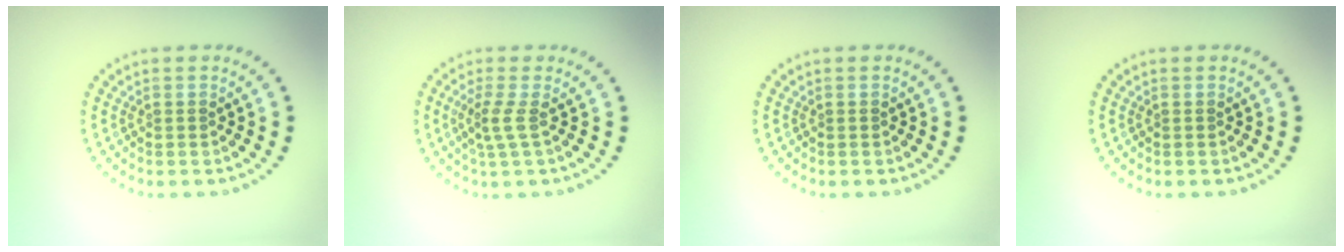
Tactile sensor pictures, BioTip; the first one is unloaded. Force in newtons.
{"total": 1.8, "press": 1.3, "slide": 1.3}
{"total": 0.0}
{"total": 0.0}